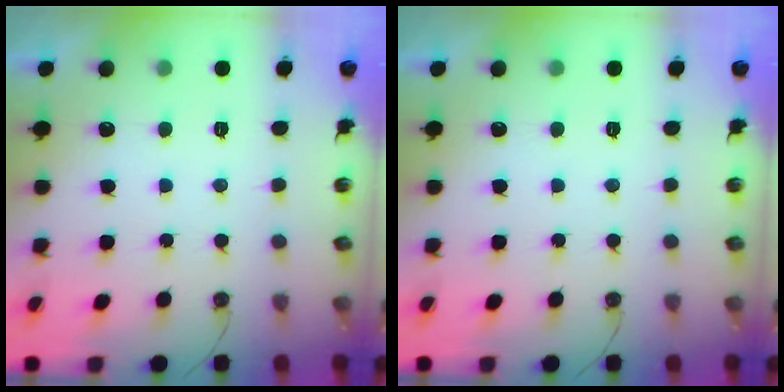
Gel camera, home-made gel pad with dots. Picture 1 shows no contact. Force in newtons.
{"total": 0.0}